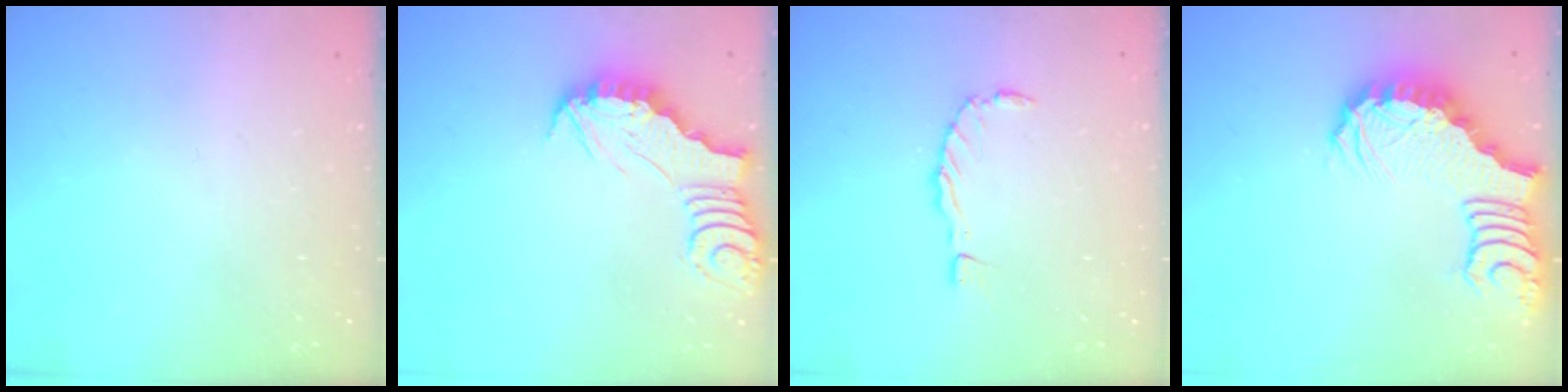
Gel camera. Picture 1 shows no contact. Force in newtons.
{"total": 2.9, "press": 2.9, "slide": 0.3}
{"total": 0.0}
{"total": 3.3, "press": 3.2, "slide": 0.7}